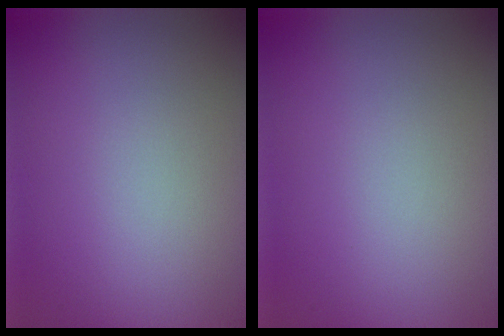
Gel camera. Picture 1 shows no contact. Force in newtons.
{"total": 0.0}